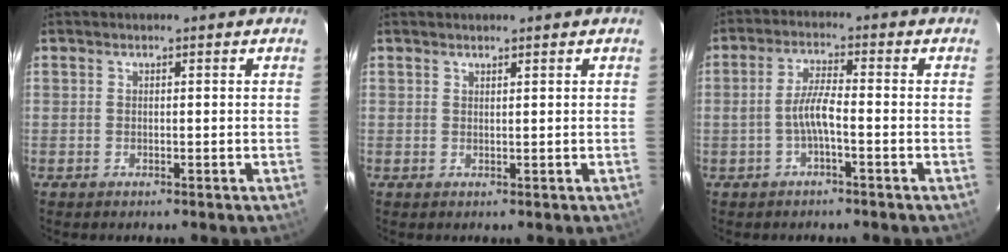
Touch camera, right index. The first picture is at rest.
{"total": 0.9, "force": [0.9, 0.0, 0.3], "torque": [-0.008, -0.002, 0.013]}
{"total": 4.5, "force": [-1.6, 0.6, 4.2], "torque": [-0.086, 0.008, -0.031]}